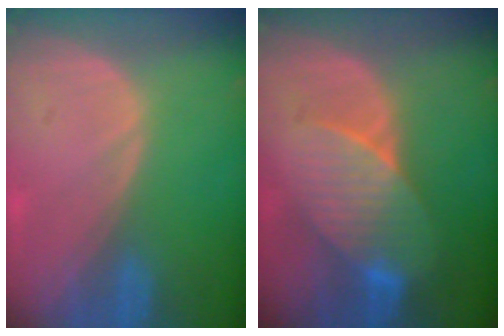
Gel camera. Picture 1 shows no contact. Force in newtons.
{"total": 7.5, "press": 7.3, "slide": 1.4}